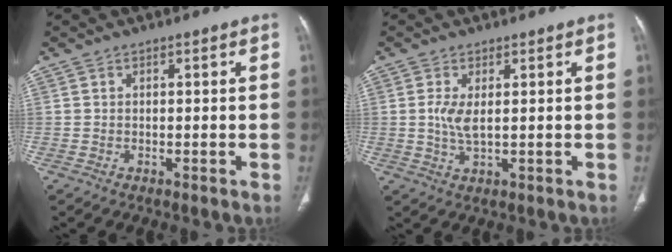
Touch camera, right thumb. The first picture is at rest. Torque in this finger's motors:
{"motor_torque": [2.75, 2.26, -0.24, -0.09, 0.02]}